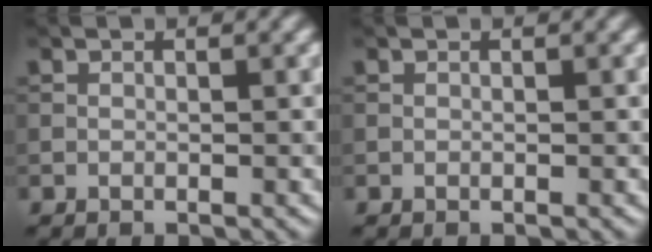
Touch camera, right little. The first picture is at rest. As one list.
[{"total": 0.0}]